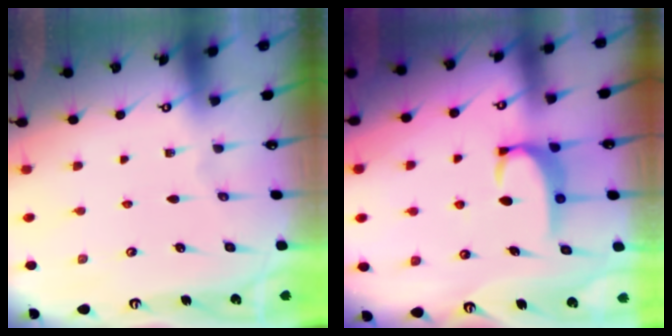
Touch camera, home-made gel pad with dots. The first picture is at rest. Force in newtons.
{"total": 2.7, "press": 2.7, "slide": 0.5}